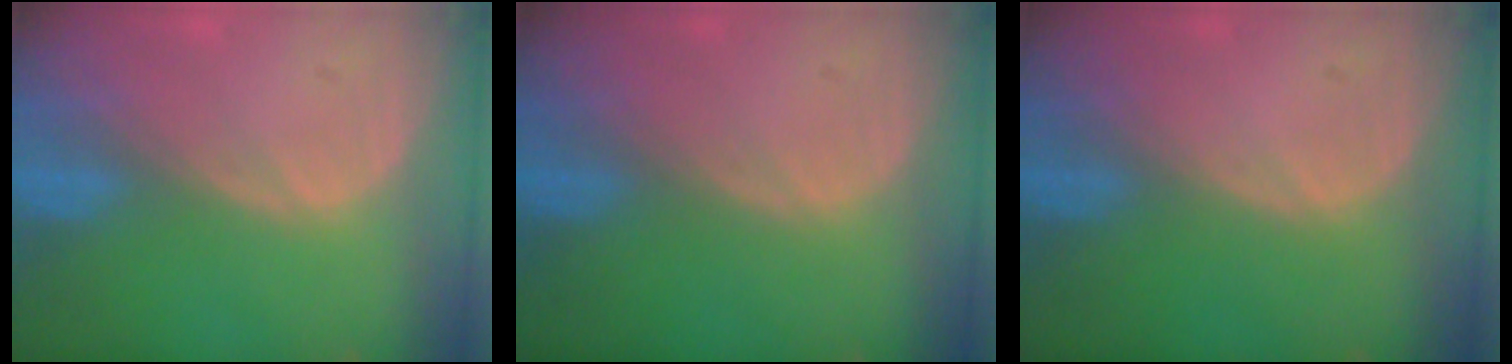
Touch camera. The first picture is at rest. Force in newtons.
{"total": 0.0}
{"total": 0.0}